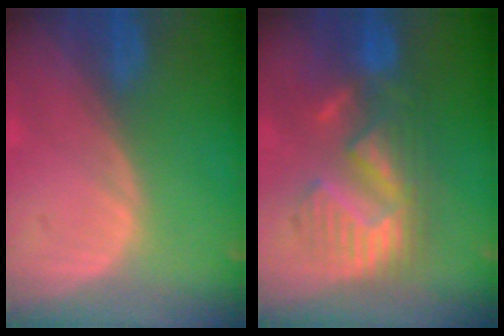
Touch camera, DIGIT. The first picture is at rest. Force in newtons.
{"total": 8.9, "press": 8.9, "slide": 0.0}